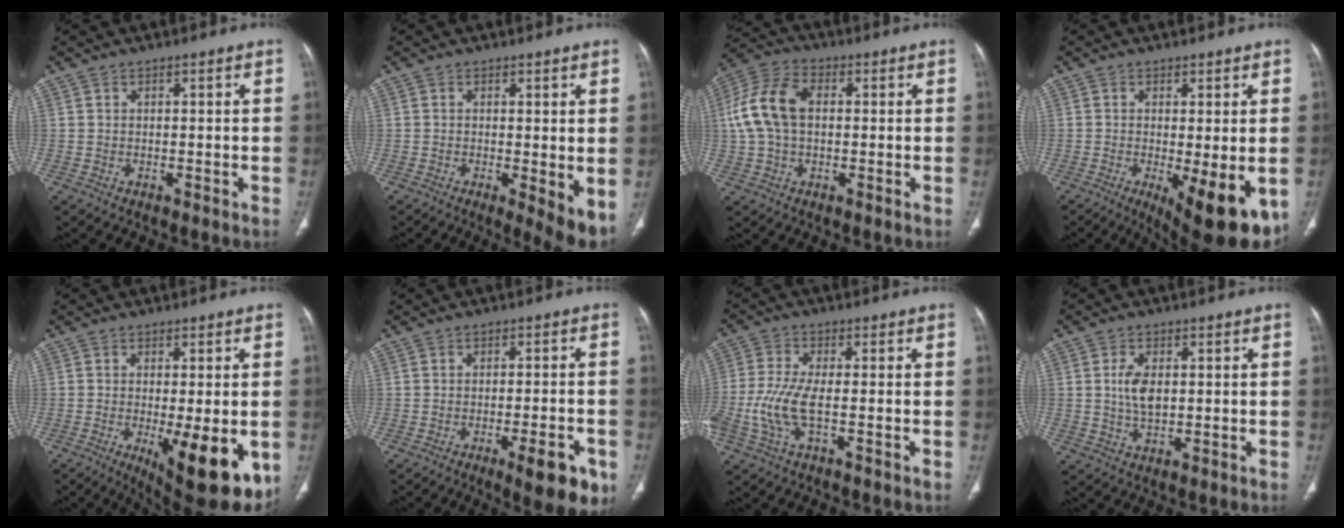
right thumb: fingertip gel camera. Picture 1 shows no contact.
{"total": 6.2, "force": [-0.6, 1.8, 5.9], "torque": [-0.086, -0.020, -0.009]}
{"total": 11.6, "force": [1.1, 7.6, 8.8], "torque": [-0.183, 0.030, 0.015]}
{"total": 12.5, "force": [-3.8, 3.8, 11.3], "torque": [-0.140, -0.022, -0.044]}
{"total": 14.6, "force": [-4.2, 4.5, 13.2], "torque": [-0.158, -0.022, -0.045]}
{"total": 9.4, "force": [-4.5, 2.4, 7.9], "torque": [-0.095, 0.006, -0.055]}
{"total": 7.9, "force": [-2.0, 2.7, 7.2], "torque": [-0.184, 0.006, -0.043]}
{"total": 4.9, "force": [0.5, 2.7, 4.0], "torque": [-0.081, -0.002, 0.012]}